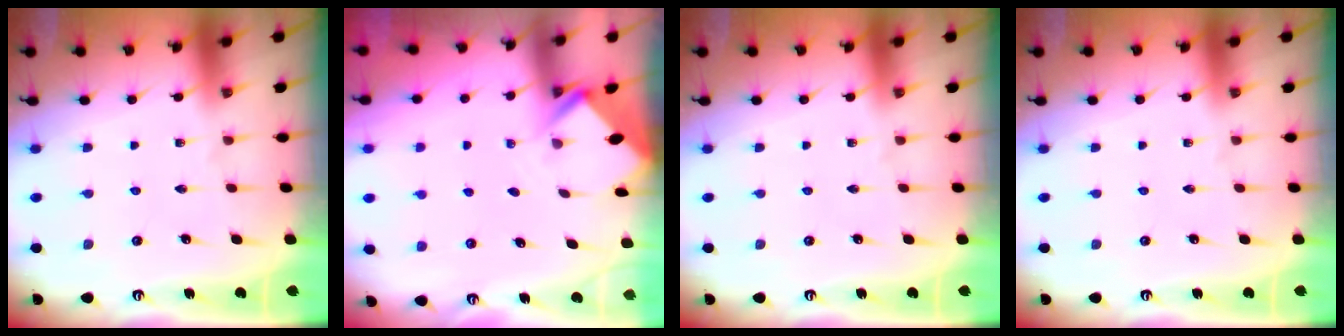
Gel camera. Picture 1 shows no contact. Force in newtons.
{"total": 2.2, "press": 2.2, "slide": 0.1}
{"total": 0.0}
{"total": 0.0}